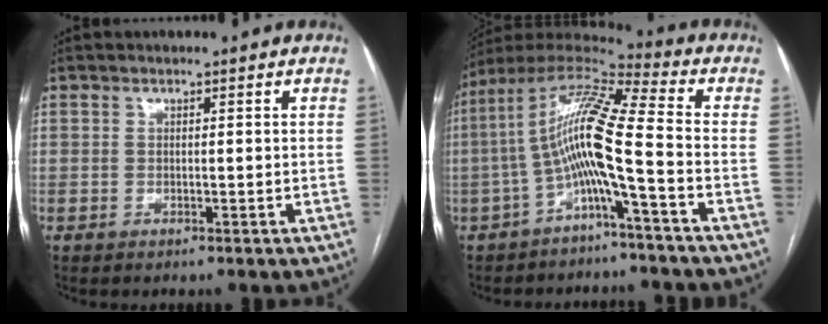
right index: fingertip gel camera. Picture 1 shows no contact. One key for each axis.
{"total": 12.0, "fx": -3.1, "fy": -0.2, "fz": 11.6, "tx": -0.224, "ty": 0.030, "tz": -0.066}